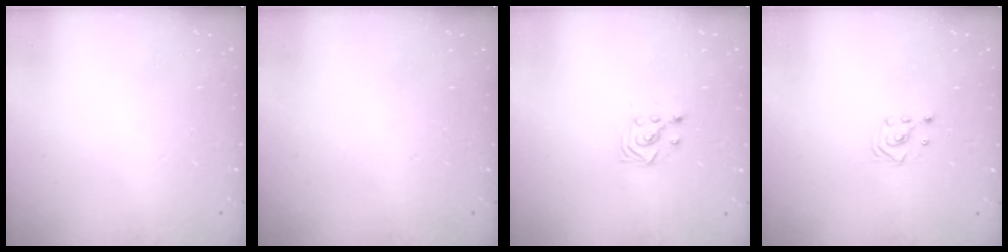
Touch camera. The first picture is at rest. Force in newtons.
{"total": 0.0}
{"total": 2.7, "press": 2.7, "slide": 0.3}
{"total": 2.8, "press": 2.8, "slide": 0.3}